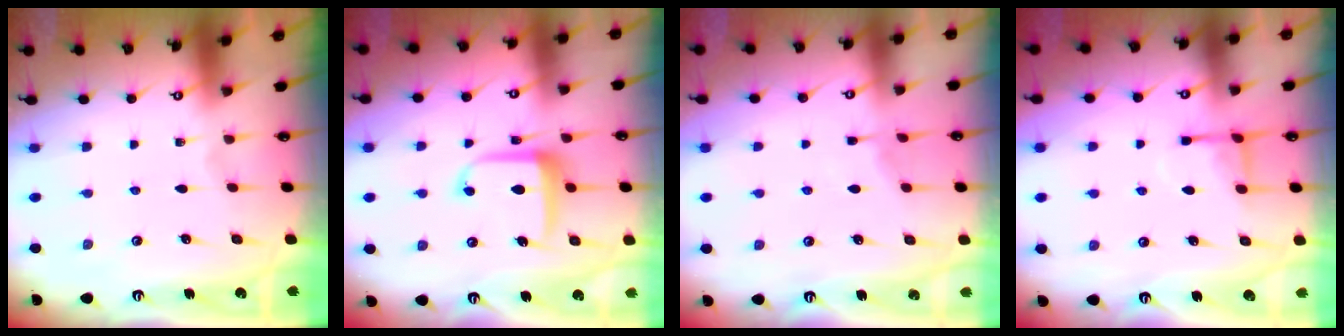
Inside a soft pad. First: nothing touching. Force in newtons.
{"total": 9.3, "press": 9.2, "slide": 0.5}
{"total": 3.0, "press": 2.9, "slide": 0.5}
{"total": 6.5, "press": 6.4, "slide": 0.9}